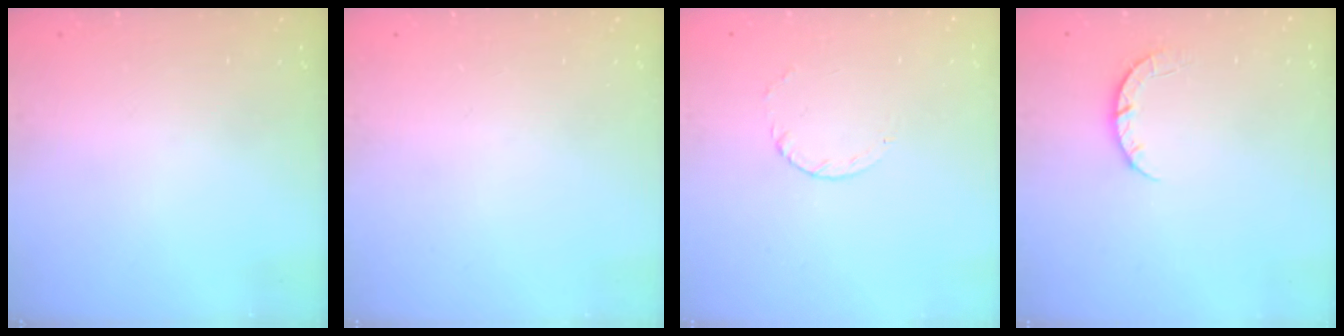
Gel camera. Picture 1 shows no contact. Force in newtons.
{"total": 0.0}
{"total": 2.4, "press": 2.4, "slide": 0.3}
{"total": 4.0, "press": 4.0, "slide": 0.5}